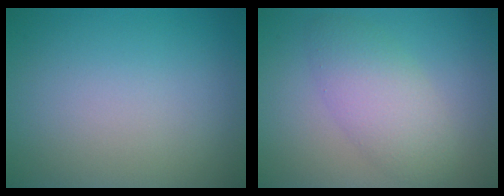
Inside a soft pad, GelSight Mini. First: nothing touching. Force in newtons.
{"total": 4.1, "press": 4.1, "slide": 0.1}